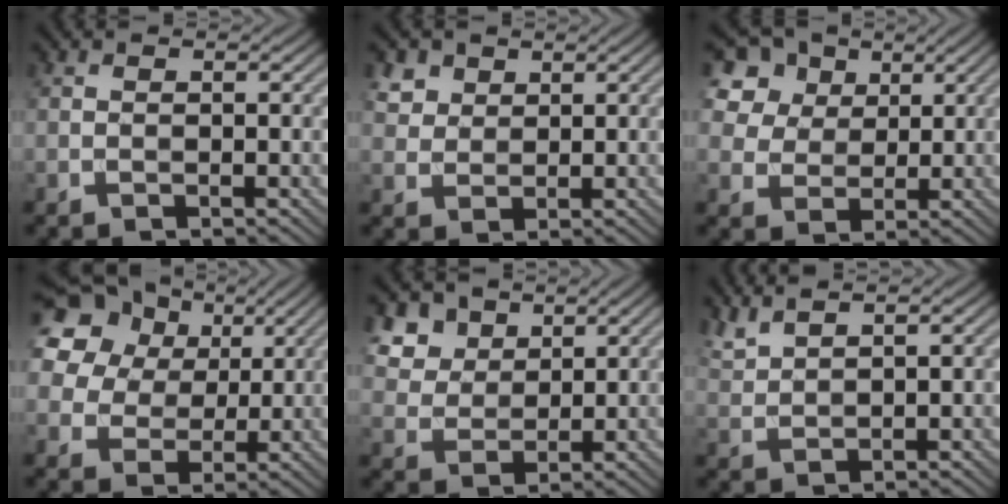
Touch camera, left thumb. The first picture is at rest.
{"total": 3.4, "force": [2.1, 2.4, 1.1], "torque": [-0.040, -0.005, 0.052]}
{"total": 8.6, "force": [4.4, 6.5, 3.7], "torque": [-0.134, 0.007, 0.088]}
{"total": 22.0, "force": [10.7, 16.5, 9.8], "torque": [-0.273, 0.053, 0.200]}
{"total": 6.4, "force": [3.9, 4.3, 2.8], "torque": [-0.086, -0.011, 0.087]}
{"total": 3.3, "force": [2.8, 0.5, 1.5], "torque": [-0.037, 0.009, 0.065]}